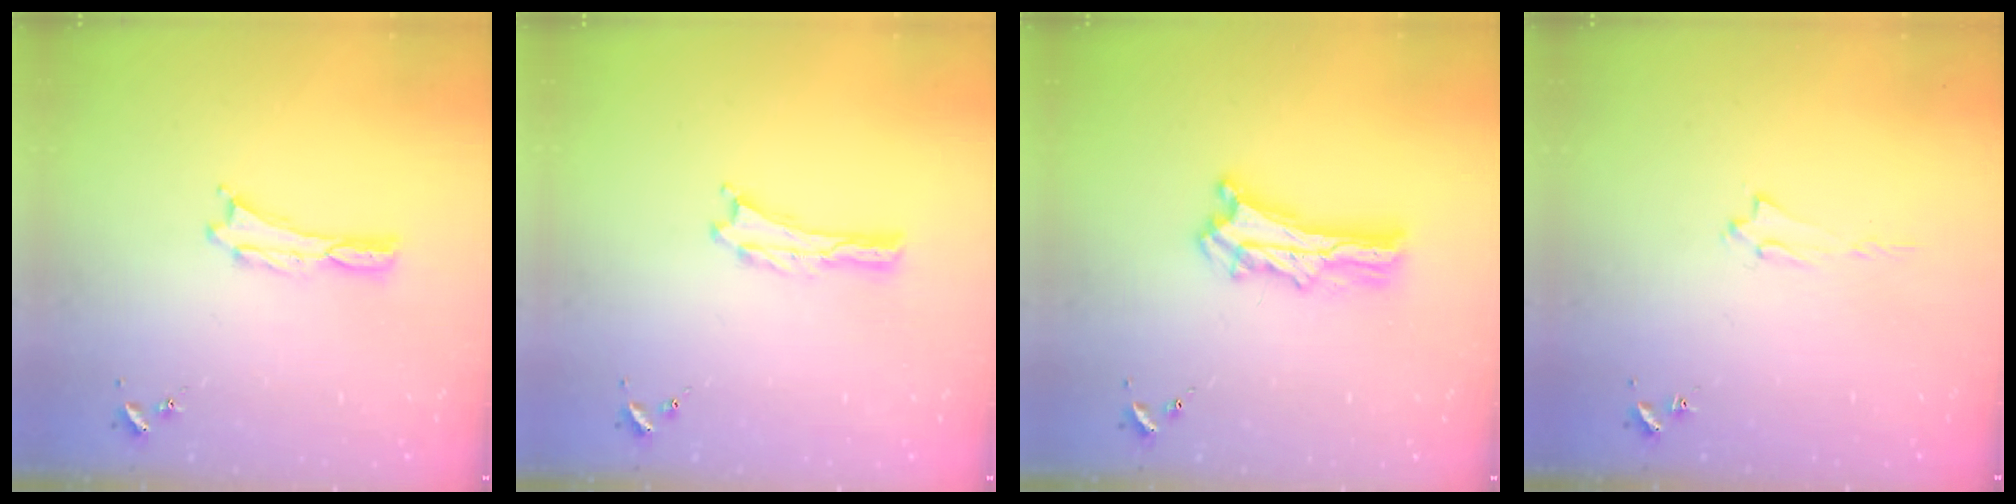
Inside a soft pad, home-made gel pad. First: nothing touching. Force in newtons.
{"total": 0.0}
{"total": 7.2, "press": 7.1, "slide": 0.6}
{"total": 1.6, "press": 1.6, "slide": 0.2}